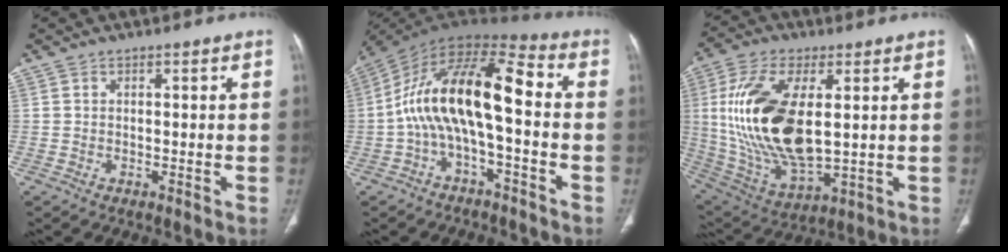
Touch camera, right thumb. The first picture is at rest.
{"total": 16.2, "force": [-1.9, 6.5, 14.7], "torque": [-0.268, 0.069, -0.043]}
{"total": 22.1, "force": [2.7, 10.5, 19.3], "torque": [-0.393, -0.021, 0.061]}